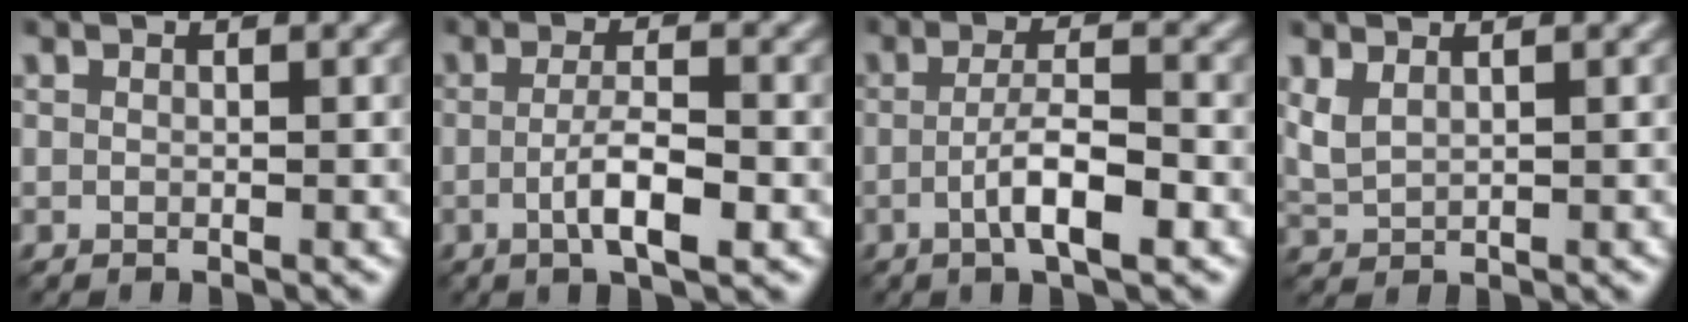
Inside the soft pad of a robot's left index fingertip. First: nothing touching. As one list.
[{"total": 3.9, "force": [-1.0, 0.9, 3.7], "torque": [-0.066, -0.001, -0.019]}, {"total": 4.5, "force": [-1.3, 1.0, 4.2], "torque": [-0.072, 0.004, -0.026]}, {"total": 1.9, "force": [1.2, 0.7, 1.2], "torque": [-0.035, 0.000, 0.030]}]